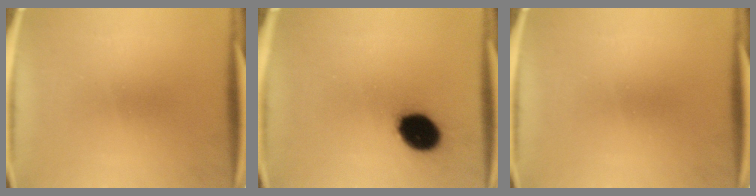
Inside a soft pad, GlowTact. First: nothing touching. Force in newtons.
{"total": 12.4}
{"total": 0.0}